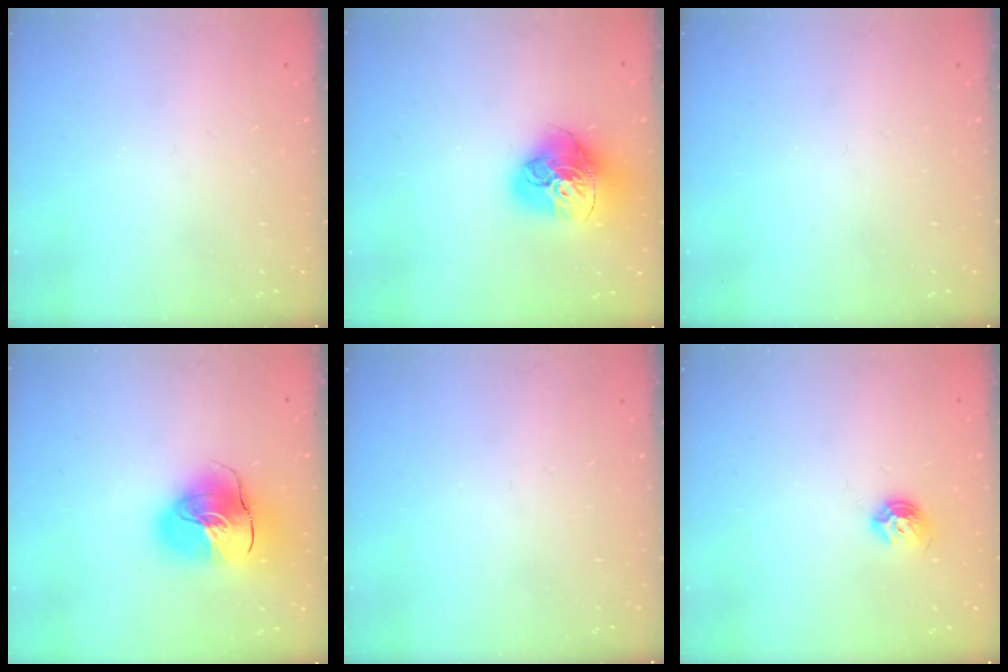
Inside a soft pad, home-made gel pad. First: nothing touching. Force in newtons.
{"total": 17.4, "press": 17.3, "slide": 1.8}
{"total": 0.0}
{"total": 16.2, "press": 16.0, "slide": 2.3}
{"total": 0.0}
{"total": 7.0, "press": 6.9, "slide": 0.7}